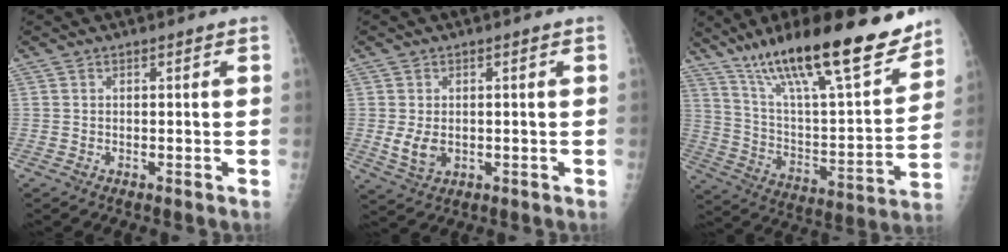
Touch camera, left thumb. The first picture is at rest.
{"total": 4.5, "force": [-0.3, 3.2, 3.2], "torque": [-0.051, -0.005, 0.004]}
{"total": 27.4, "force": [19.4, 5.9, 18.5], "torque": [-0.275, -0.068, 0.324]}